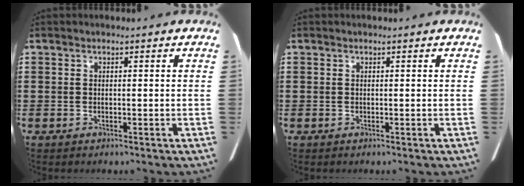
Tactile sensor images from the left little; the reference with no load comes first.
{"total": 0.0}